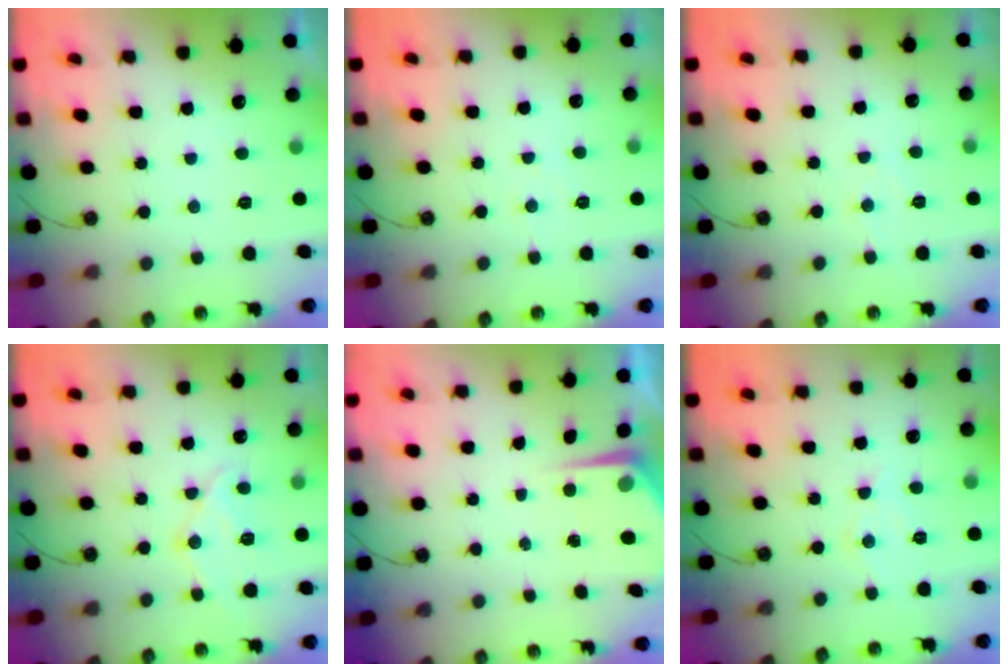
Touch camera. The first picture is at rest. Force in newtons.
{"total": 3.4, "press": 3.3, "slide": 0.5}
{"total": 5.0, "press": 4.9, "slide": 0.7}
{"total": 12.4, "press": 12.3, "slide": 1.3}
{"total": 5.8, "press": 5.8, "slide": 0.2}
{"total": 7.2, "press": 7.2, "slide": 0.3}